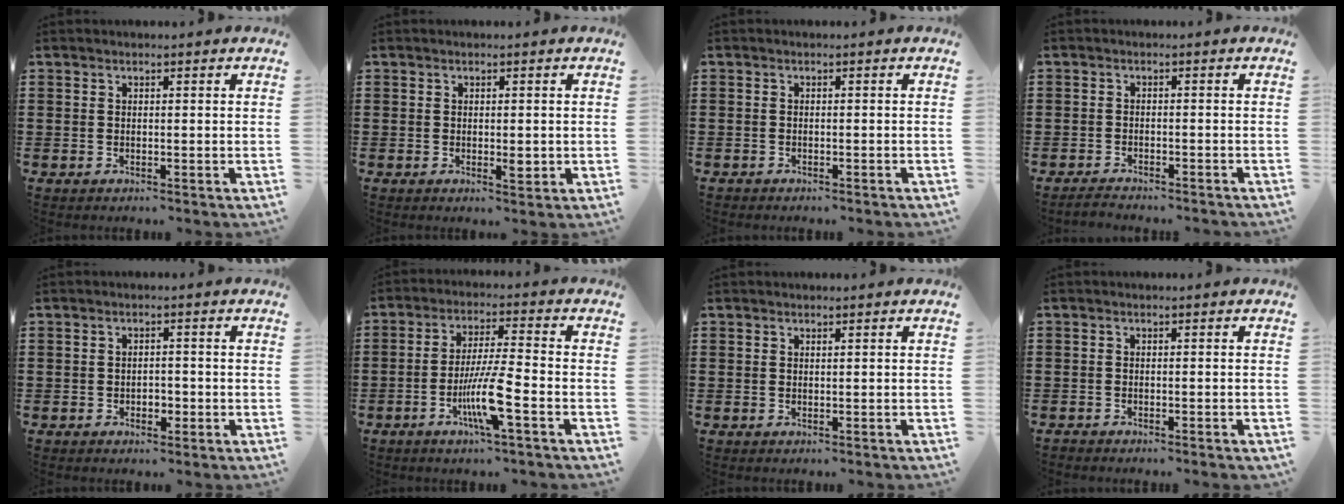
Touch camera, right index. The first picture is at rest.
{"total": 1.9, "force": [-0.2, 0.8, 1.7], "torque": [-0.030, -0.001, -0.003]}
{"total": 0.9, "force": [-0.9, 0.1, 0.0], "torque": [-0.002, 0.000, -0.020]}
{"total": 1.8, "force": [-1.7, 0.2, -0.1], "torque": [-0.005, 0.003, -0.038]}
{"total": 1.8, "force": [-0.9, 1.2, 1.0], "torque": [-0.021, 0.002, -0.020]}
{"total": 8.5, "force": [-3.5, 0.7, 7.7], "torque": [-0.150, -0.013, -0.066]}
{"total": 0.0}
{"total": 1.1, "force": [-1.1, -0.1, 0.1], "torque": [-0.004, 0.001, -0.022]}